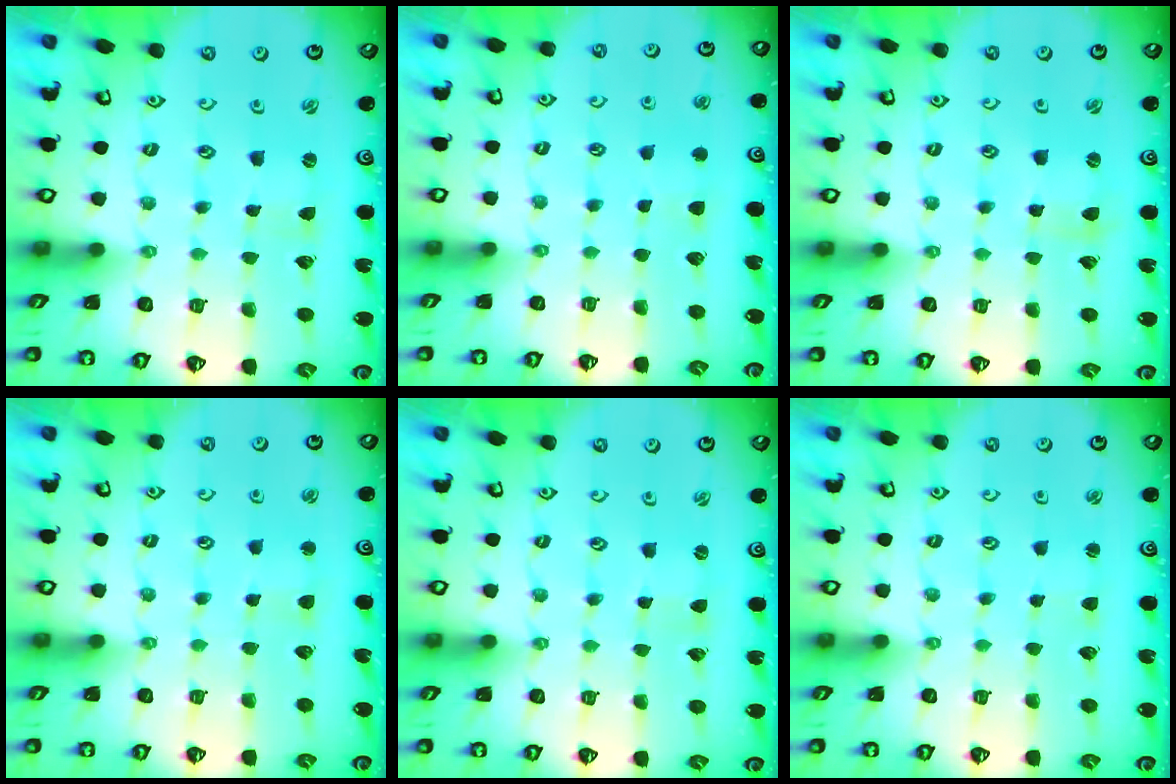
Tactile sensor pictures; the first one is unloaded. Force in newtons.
{"total": 2.9, "press": 2.8, "slide": 0.4}
{"total": 1.7, "press": 1.7, "slide": 0.3}
{"total": 2.9, "press": 2.9, "slide": 0.3}
{"total": 0.0}
{"total": 2.2, "press": 2.2, "slide": 0.3}